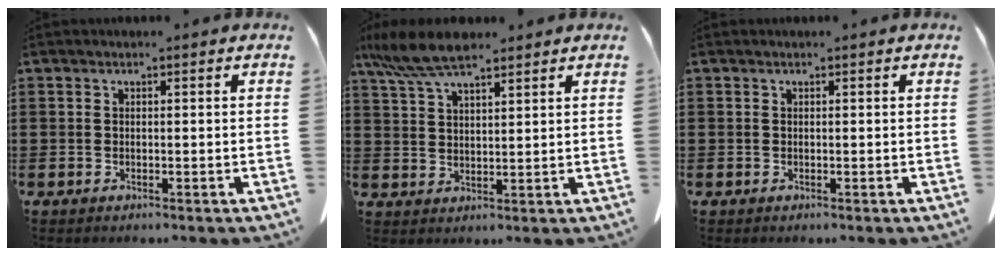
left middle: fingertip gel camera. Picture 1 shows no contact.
{"total": 7.8, "force": [6.0, 1.9, 4.5], "torque": [-0.104, -0.009, 0.112]}
{"total": 0.0}